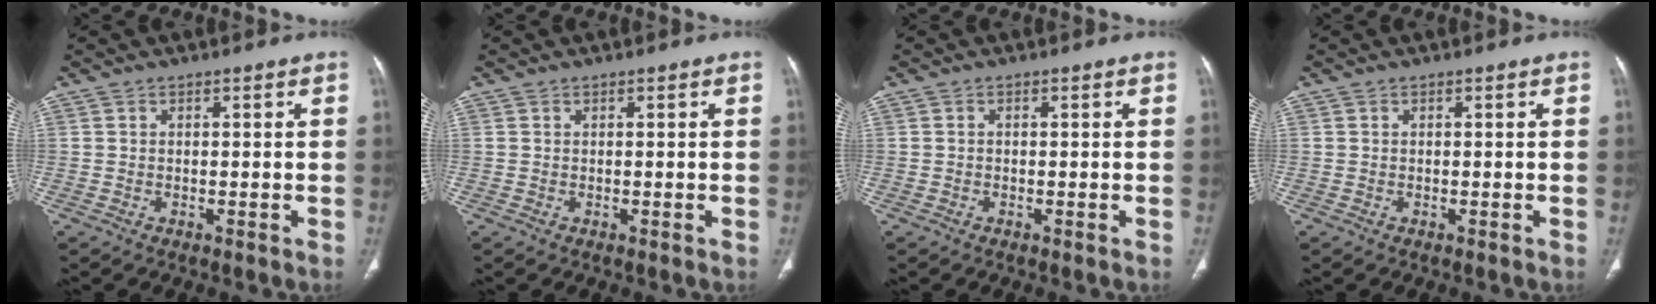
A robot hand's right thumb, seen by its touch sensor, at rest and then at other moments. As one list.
[{"total": 0.0}, {"total": 0.0}, {"total": 0.0}]